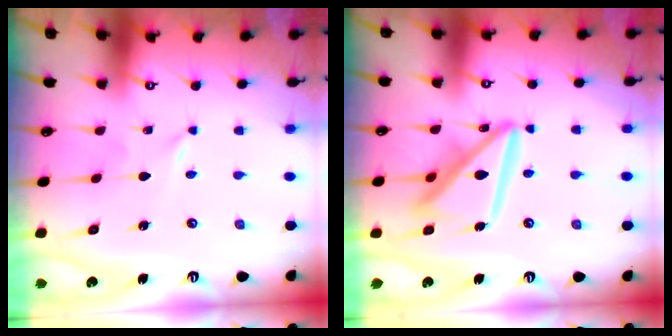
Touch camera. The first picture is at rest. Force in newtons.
{"total": 15.8, "press": 15.8, "slide": 1.6}